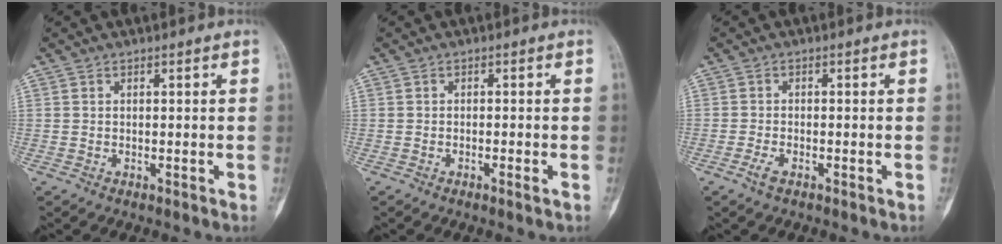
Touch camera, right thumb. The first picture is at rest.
{"total": 0.9, "force": [-0.6, 0.2, 0.7], "torque": [-0.019, 0.003, -0.010]}
{"total": 1.8, "force": [-1.2, 0.8, 1.1], "torque": [-0.030, 0.003, -0.026]}